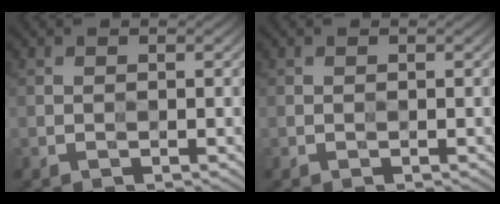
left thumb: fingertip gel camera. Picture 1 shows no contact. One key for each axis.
{"total": 0.0}